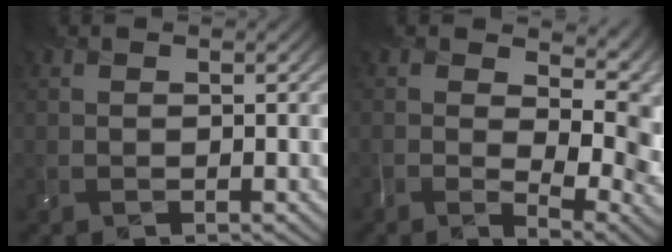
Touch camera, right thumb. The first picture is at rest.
{"total": 8.5, "force": [-0.4, 4.0, 7.6], "torque": [-0.120, -0.023, 0.009]}